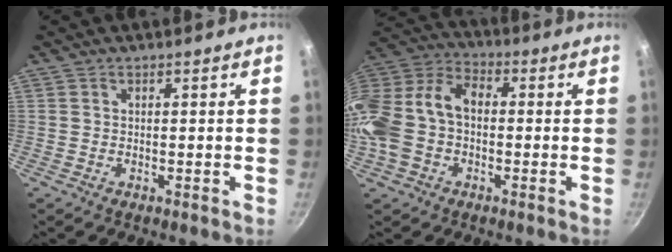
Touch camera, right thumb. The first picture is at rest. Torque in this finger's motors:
{"motor_torque": [2.12, 2.81, 1.35, -1.05, 0.20]}